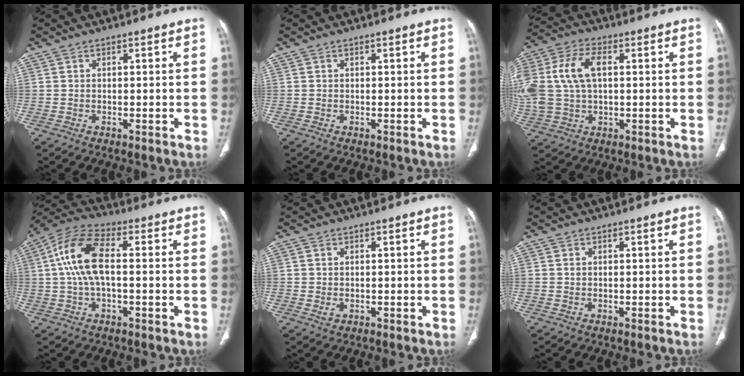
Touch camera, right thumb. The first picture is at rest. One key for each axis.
{"total": 0.0}
{"total": 16.5, "fx": 2.4, "fy": 10.3, "fz": 12.6, "tx": -0.303, "ty": 0.017, "tz": 0.048}
{"total": 11.7, "fx": 0.9, "fy": 5.1, "fz": 10.5, "tx": -0.227, "ty": 0.029, "tz": 0.009}
{"total": 1.1, "fx": 0.0, "fy": 0.8, "fz": 0.8, "tx": -0.015, "ty": -0.003, "tz": 0.004}
{"total": 0.5, "fx": 0.1, "fy": 0.4, "fz": 0.3, "tx": -0.004, "ty": 0.001, "tz": 0.003}